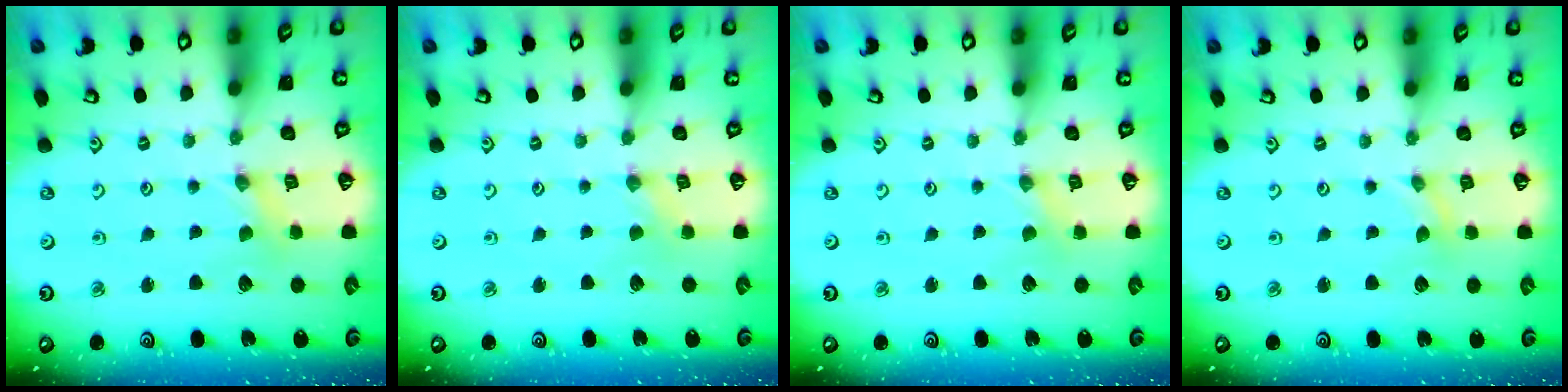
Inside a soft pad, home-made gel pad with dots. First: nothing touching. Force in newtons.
{"total": 0.0}
{"total": 0.0}
{"total": 0.0}